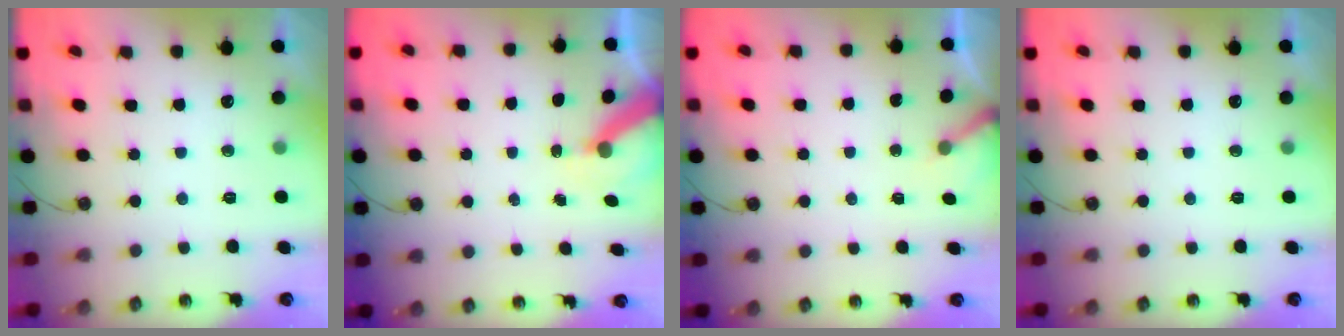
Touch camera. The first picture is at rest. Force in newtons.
{"total": 6.7, "press": 6.7, "slide": 0.7}
{"total": 2.3, "press": 2.3, "slide": 0.2}
{"total": 0.0}